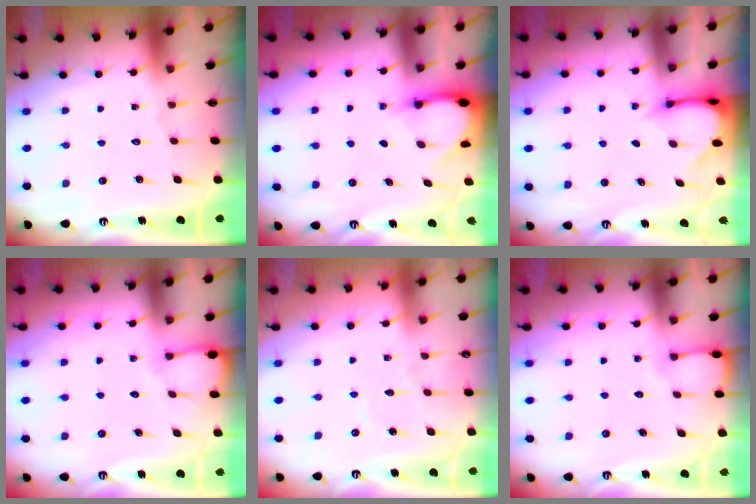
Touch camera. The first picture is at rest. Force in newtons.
{"total": 2.9, "press": 2.9, "slide": 0.3}
{"total": 3.4, "press": 3.3, "slide": 0.3}
{"total": 2.8, "press": 2.8, "slide": 0.4}
{"total": 2.6, "press": 2.6, "slide": 0.3}
{"total": 2.4, "press": 2.4, "slide": 0.3}